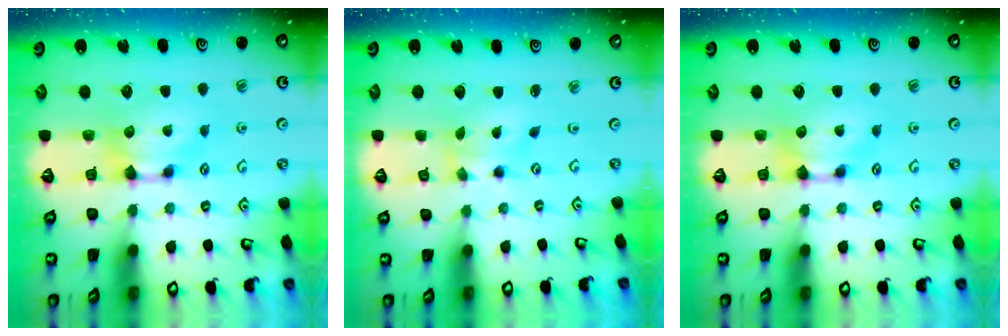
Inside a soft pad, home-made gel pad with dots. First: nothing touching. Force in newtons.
{"total": 1.5, "press": 1.1, "slide": 1.0}
{"total": 0.0}